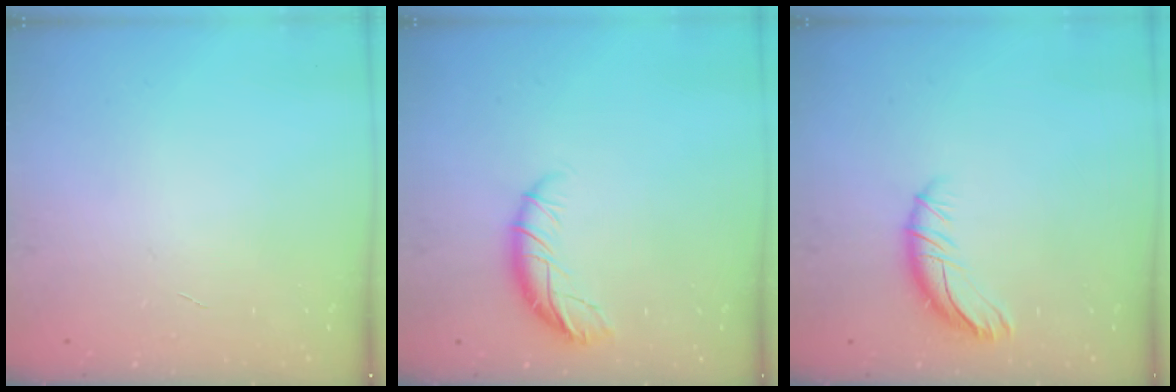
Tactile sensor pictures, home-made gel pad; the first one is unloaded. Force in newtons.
{"total": 9.2, "press": 9.1, "slide": 1.3}
{"total": 8.7, "press": 8.6, "slide": 0.6}